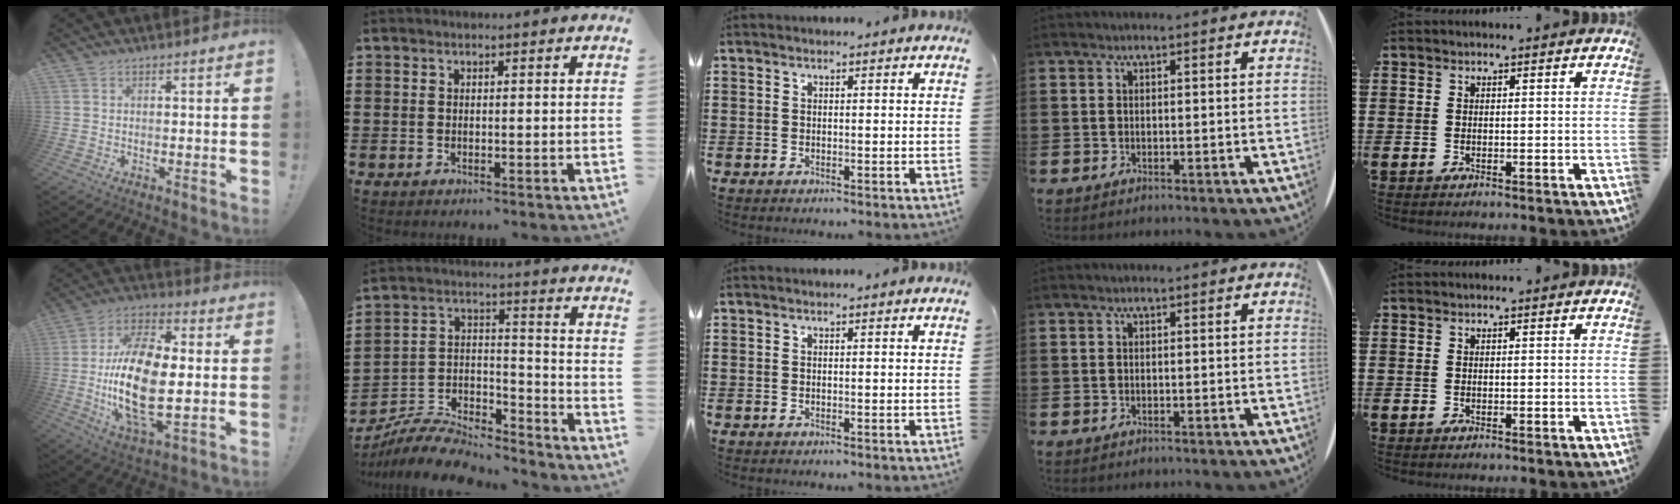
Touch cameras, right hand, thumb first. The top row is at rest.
{"thumb": {"total": 22.1, "force": [-1.6, 10.7, 19.3], "torque": [-0.390, -0.008, -0.030]}, "index": {"total": 8.2, "force": [-7.9, 1.6, 1.5], "torque": [-0.029, 0.014, -0.156]}}